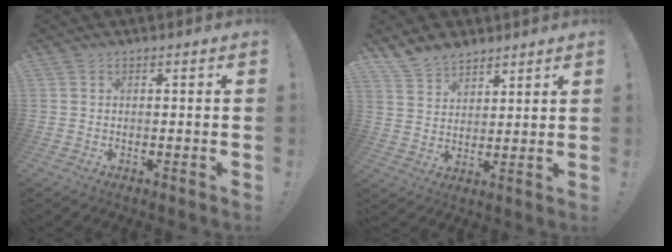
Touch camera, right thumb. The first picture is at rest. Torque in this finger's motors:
{"motor_torque": [-0.02, 0.02, 0.68, 0.55, 0.00]}